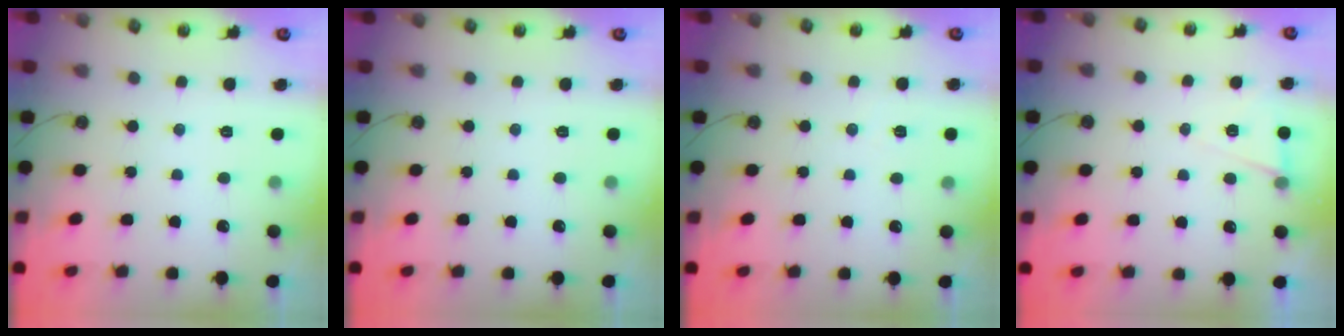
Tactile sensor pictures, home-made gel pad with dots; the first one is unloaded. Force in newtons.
{"total": 0.0}
{"total": 4.9, "press": 3.8, "slide": 3.1}
{"total": 6.1, "press": 4.0, "slide": 4.7}